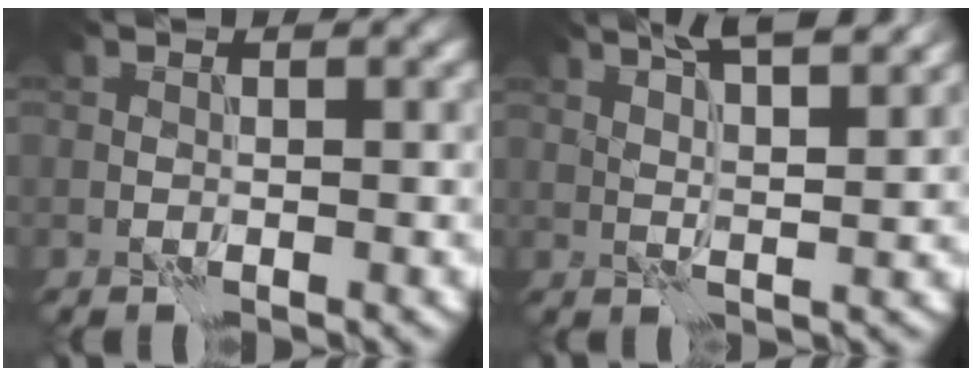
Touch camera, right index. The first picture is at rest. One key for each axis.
{"total": 7.4, "fx": 5.1, "fy": 2.2, "fz": 4.9, "tx": -0.054, "ty": 0.023, "tz": 0.050}